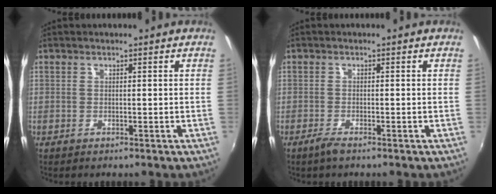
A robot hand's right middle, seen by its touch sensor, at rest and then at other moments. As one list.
[{"total": 2.0, "force": [-1.6, 0.3, 1.3], "torque": [-0.032, -0.004, -0.032]}]